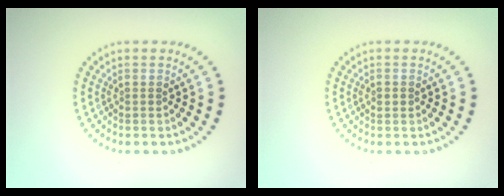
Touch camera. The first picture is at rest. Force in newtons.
{"total": 0.9, "press": 0.9, "slide": 0.2}